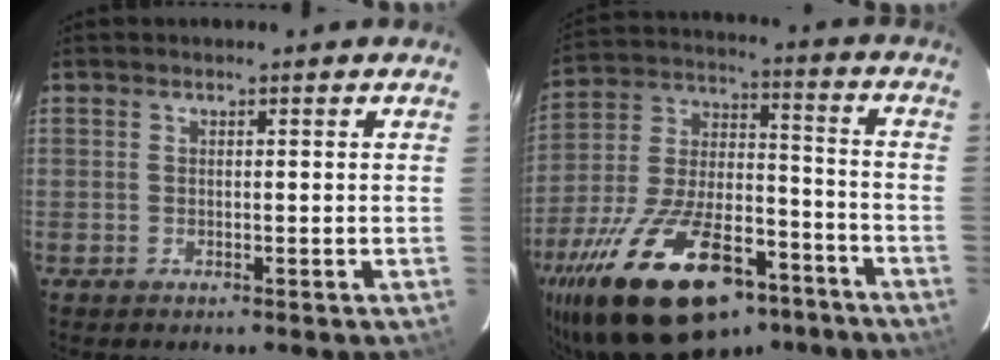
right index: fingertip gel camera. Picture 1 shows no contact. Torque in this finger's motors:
{"motor_torque": [1.58, -0.55, 1.05, 0.21]}